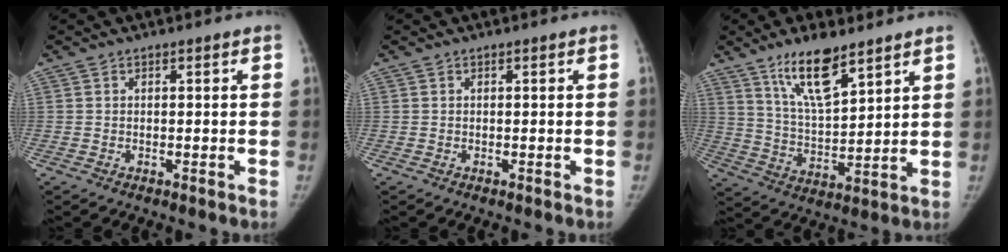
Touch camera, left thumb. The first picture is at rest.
{"total": 0.0}
{"total": 12.3, "force": [8.2, 3.8, 8.3], "torque": [-0.133, -0.051, 0.158]}